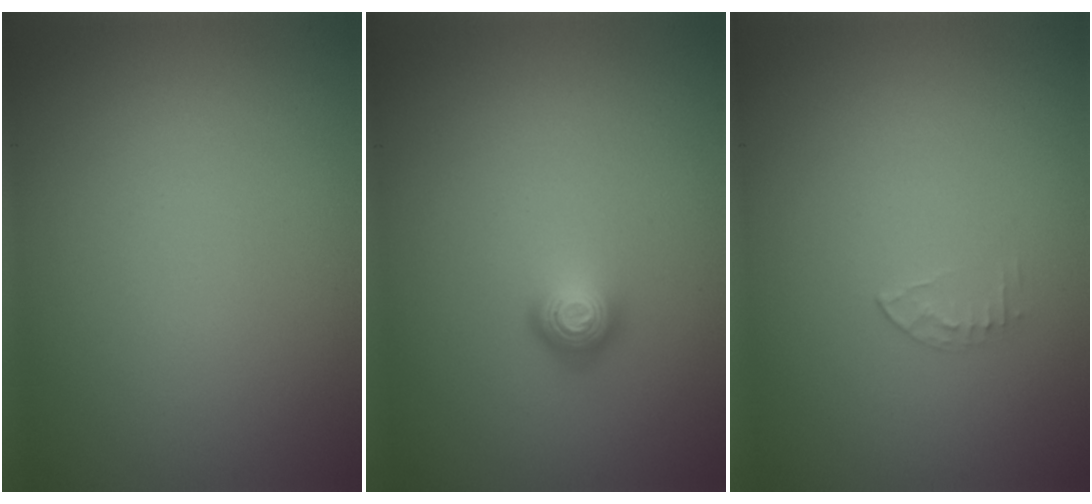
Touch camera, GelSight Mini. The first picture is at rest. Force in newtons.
{"total": 1.7, "press": 1.3, "slide": 1.2}
{"total": 0.6, "press": 0.4, "slide": 0.4}